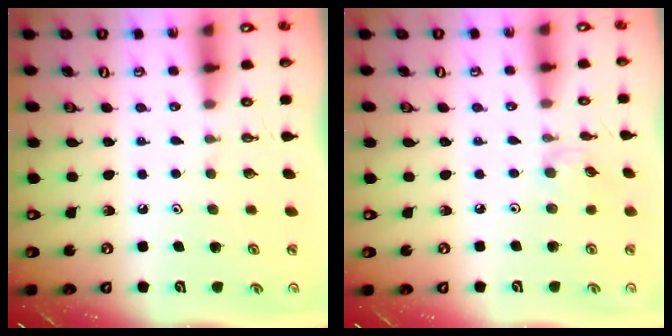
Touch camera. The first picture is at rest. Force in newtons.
{"total": 2.0, "press": 1.9, "slide": 0.4}